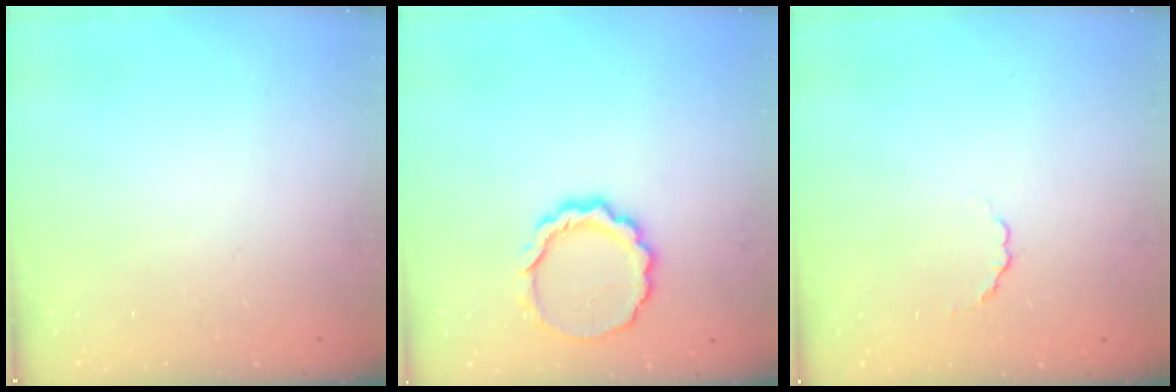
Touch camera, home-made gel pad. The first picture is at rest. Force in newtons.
{"total": 9.6, "press": 9.5, "slide": 1.7}
{"total": 2.5, "press": 2.3, "slide": 0.9}